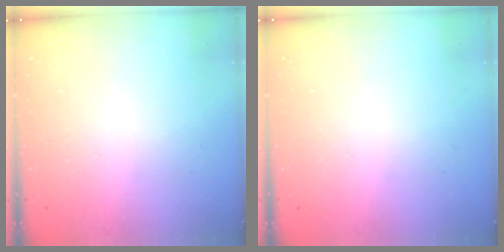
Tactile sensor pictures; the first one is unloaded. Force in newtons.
{"total": 0.0}